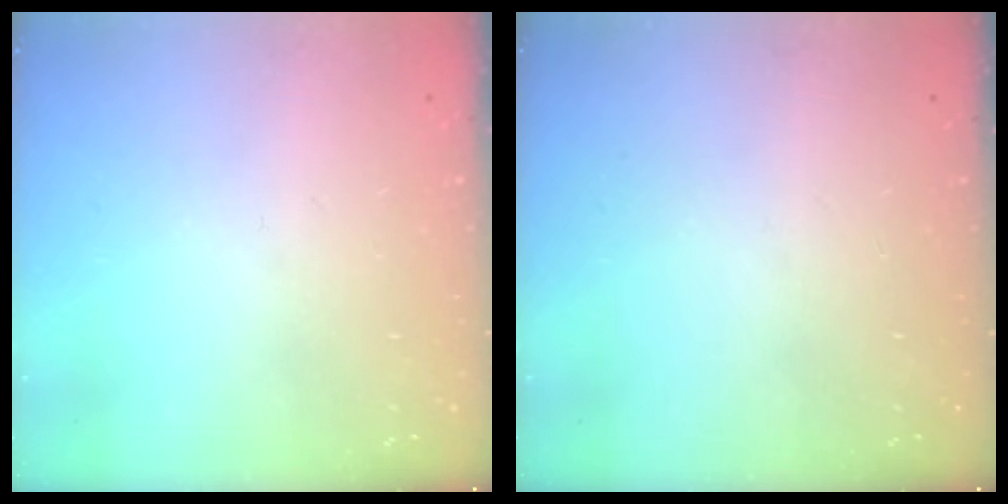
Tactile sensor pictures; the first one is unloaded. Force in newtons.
{"total": 0.0}